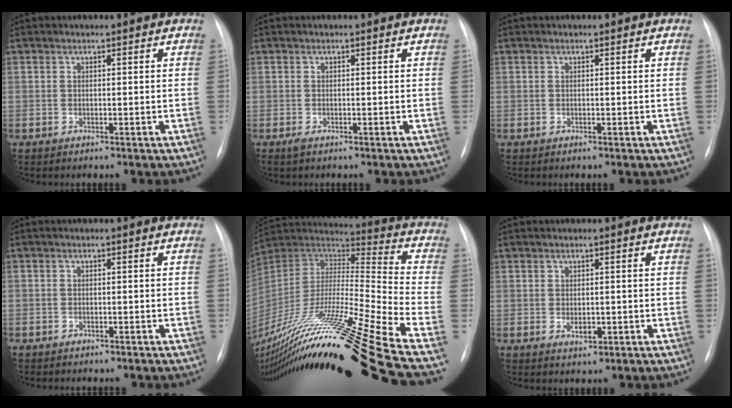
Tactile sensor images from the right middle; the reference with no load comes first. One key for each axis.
{"total": 0.8, "fx": -0.5, "fy": 0.2, "fz": 0.6, "tx": -0.012, "ty": -0.002, "tz": -0.006}
{"total": 0.0}
{"total": 1.8, "fx": -1.5, "fy": 1.0, "fz": 0.6, "tx": -0.014, "ty": 0.002, "tz": -0.017}
{"total": 30.9, "fx": -23.6, "fy": -3.0, "fz": 19.8, "tx": -0.331, "ty": -0.049, "tz": -0.419}
{"total": 2.1, "fx": -0.5, "fy": 1.2, "fz": 1.7, "tx": -0.028, "ty": -0.001, "tz": -0.003}